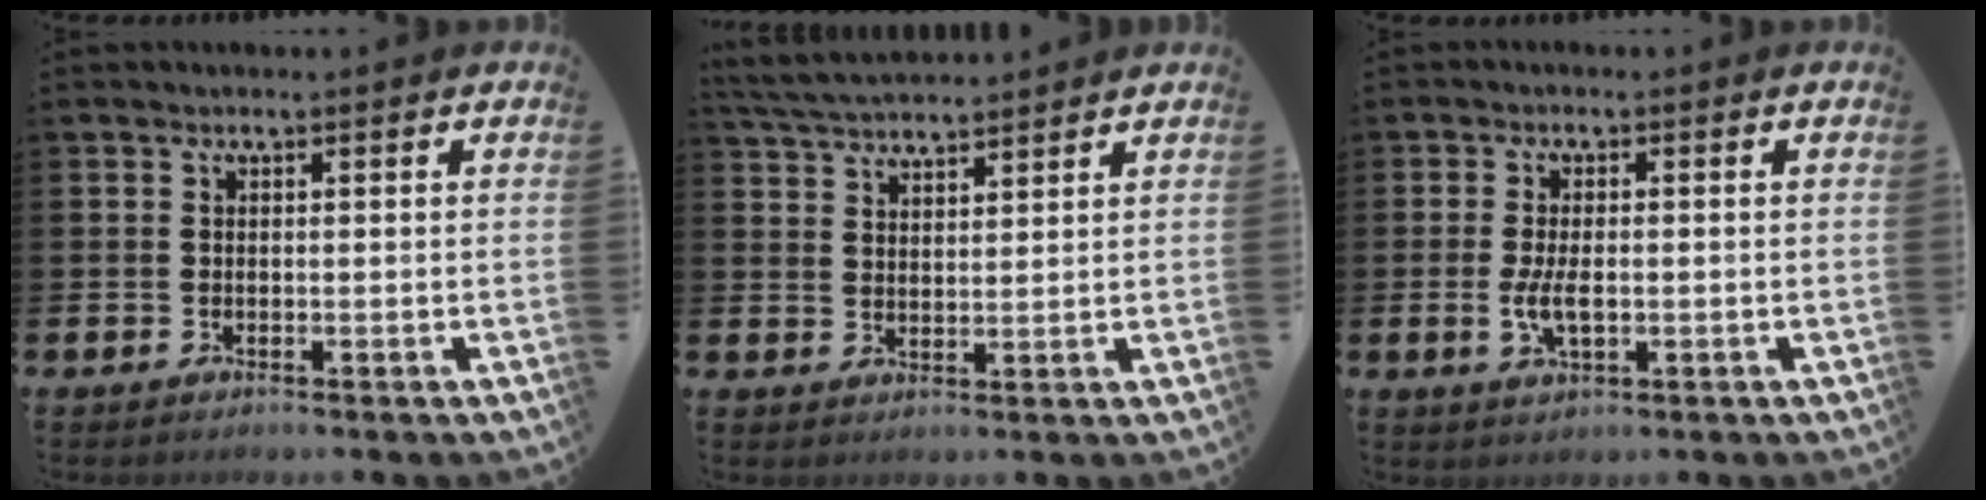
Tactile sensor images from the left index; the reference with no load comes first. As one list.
[{"total": 4.4, "force": [4.4, 0.5, 0.6], "torque": [-0.032, -0.019, 0.080]}, {"total": 3.8, "force": [-0.3, 1.8, 3.3], "torque": [-0.063, -0.001, -0.009]}]